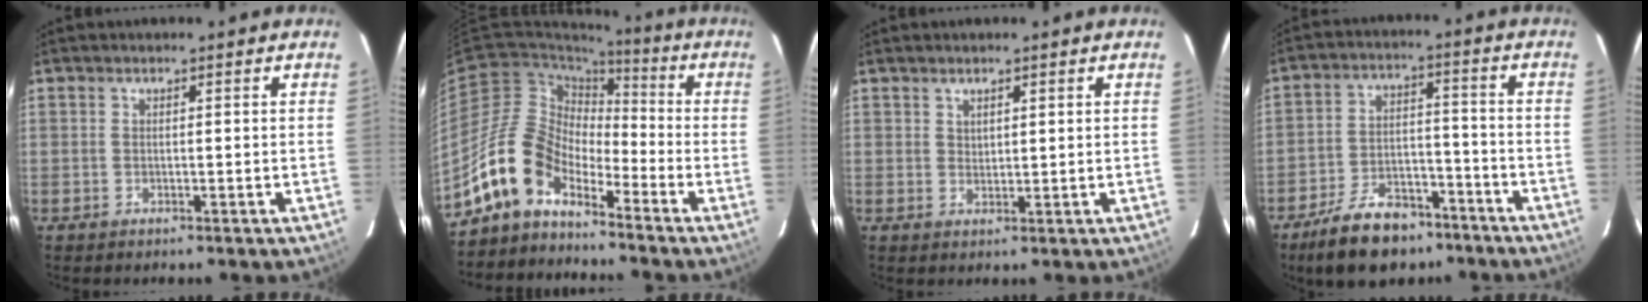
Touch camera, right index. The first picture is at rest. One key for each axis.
{"total": 11.8, "fx": -8.6, "fy": 6.0, "fz": 5.5, "tx": -0.106, "ty": 0.025, "tz": -0.176}
{"total": 1.6, "fx": 1.3, "fy": 0.8, "fz": 0.6, "tx": -0.006, "ty": 0.002, "tz": 0.023}
{"total": 13.9, "fx": -10.2, "fy": 7.1, "fz": 6.2, "tx": -0.135, "ty": 0.015, "tz": -0.155}